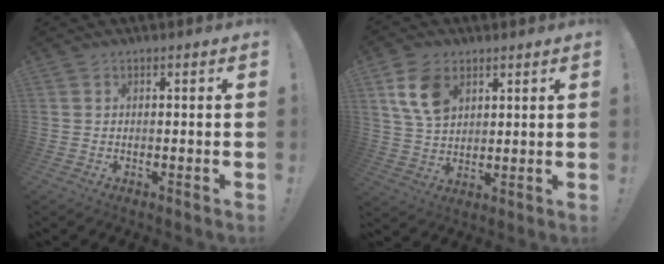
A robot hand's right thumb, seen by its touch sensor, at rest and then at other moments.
{"total": 11.1, "force": [5.1, 7.4, 6.5], "torque": [-0.119, -0.005, 0.099]}